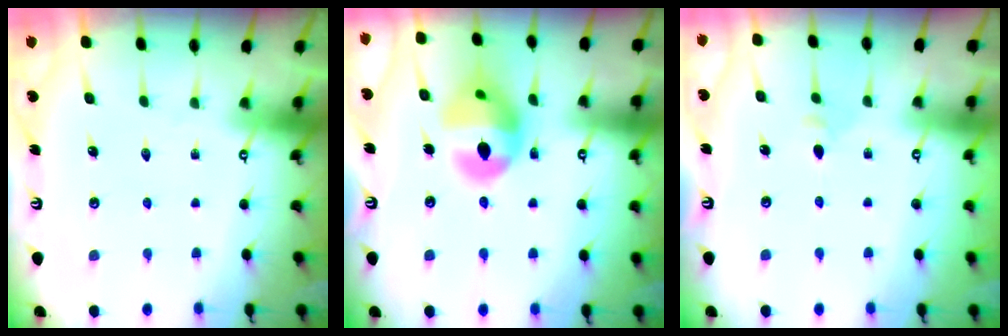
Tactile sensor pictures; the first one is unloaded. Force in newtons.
{"total": 14.8, "press": 14.0, "slide": 4.8}
{"total": 3.1, "press": 3.0, "slide": 0.7}